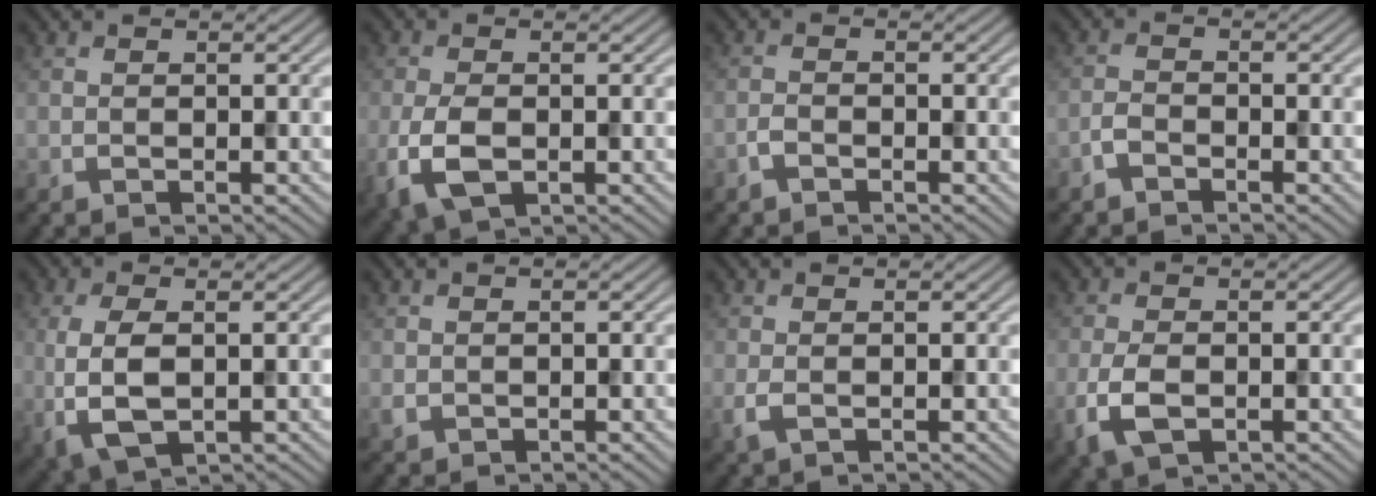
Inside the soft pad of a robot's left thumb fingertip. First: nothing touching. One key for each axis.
{"total": 5.3, "fx": -1.5, "fy": 2.9, "fz": 4.2, "tx": -0.105, "ty": -0.011, "tz": -0.028}
{"total": 1.4, "fx": -1.0, "fy": 0.5, "fz": 0.7, "tx": -0.015, "ty": 0.002, "tz": -0.026}
{"total": 1.8, "fx": -1.4, "fy": 0.6, "fz": 0.8, "tx": -0.018, "ty": 0.002, "tz": -0.037}
{"total": 6.0, "fx": -0.3, "fy": 2.8, "fz": 5.4, "tx": -0.129, "ty": -0.006, "tz": -0.003}
{"total": 0.7, "fx": 0.2, "fy": 0.6, "fz": 0.3, "tx": -0.009, "ty": -0.002, "tz": 0.006}
{"total": 1.4, "fx": 0.0, "fy": 0.6, "fz": 1.3, "tx": -0.034, "ty": -0.002, "tz": -0.002}
{"total": 4.7, "fx": -1.5, "fy": 2.5, "fz": 3.6, "tx": -0.089, "ty": -0.010, "tz": -0.030}